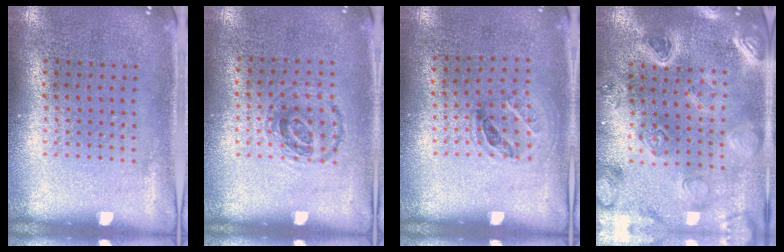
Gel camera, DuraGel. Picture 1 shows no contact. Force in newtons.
{"total": 0.9, "press": 0.8, "slide": 0.4}
{"total": 1.0, "press": 0.7, "slide": 0.7}
{"total": 2.5, "press": 2.5, "slide": 0.3}